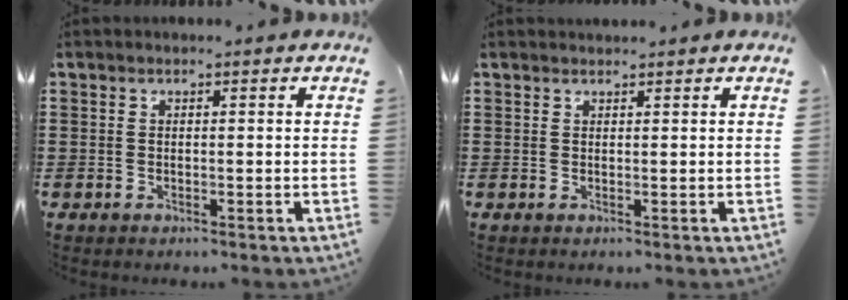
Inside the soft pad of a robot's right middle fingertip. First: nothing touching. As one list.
[{"total": 0.7, "force": [0.7, 0.0, 0.0], "torque": [-0.002, 0.000, 0.015]}]